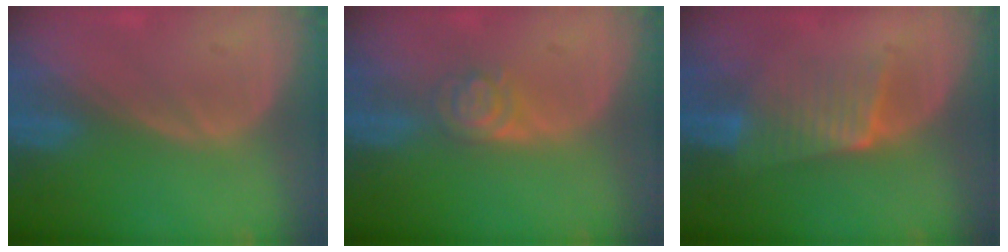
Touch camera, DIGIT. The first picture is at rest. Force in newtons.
{"total": 3.9, "press": 3.6, "slide": 1.6}
{"total": 5.9, "press": 5.7, "slide": 1.7}